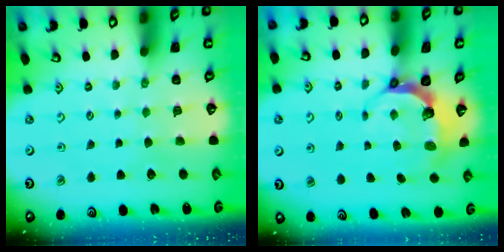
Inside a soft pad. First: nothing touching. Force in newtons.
{"total": 7.0, "press": 5.8, "slide": 3.9}